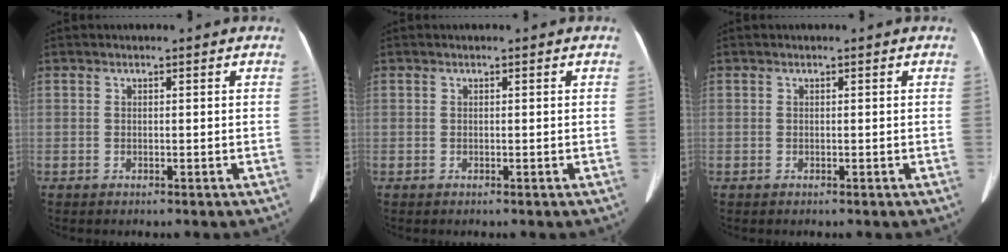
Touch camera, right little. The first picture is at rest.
{"total": 0.0}
{"total": 0.0}